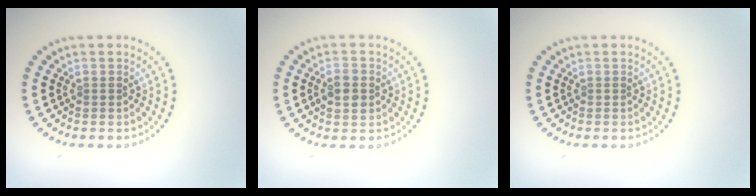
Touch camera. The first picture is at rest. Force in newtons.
{"total": 2.7, "press": 2.7, "slide": 0.2}
{"total": 0.0}